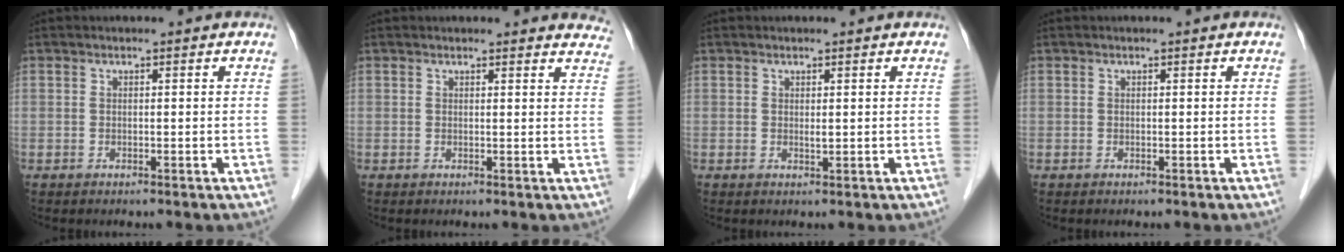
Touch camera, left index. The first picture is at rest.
{"total": 7.8, "force": [7.5, 1.8, 0.9], "torque": [0.024, -0.010, 0.048]}
{"total": 0.7, "force": [0.3, 0.2, 0.6], "torque": [-0.013, -0.003, 0.003]}
{"total": 0.0}